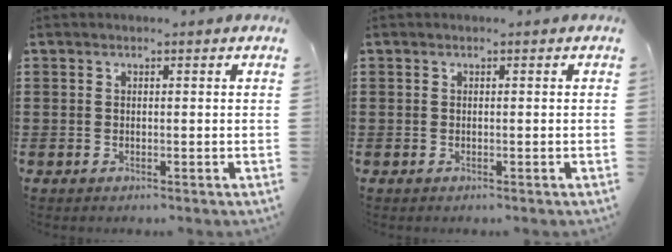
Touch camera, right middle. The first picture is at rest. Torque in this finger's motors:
{"motor_torque": [0.01, 0.00, 0.00, 0.00]}